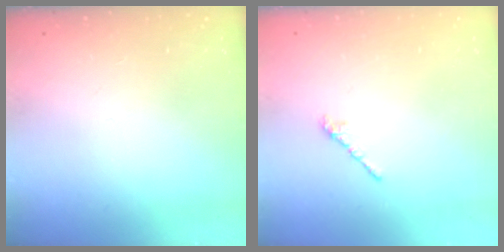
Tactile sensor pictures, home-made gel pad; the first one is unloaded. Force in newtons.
{"total": 2.4, "press": 2.3, "slide": 0.7}